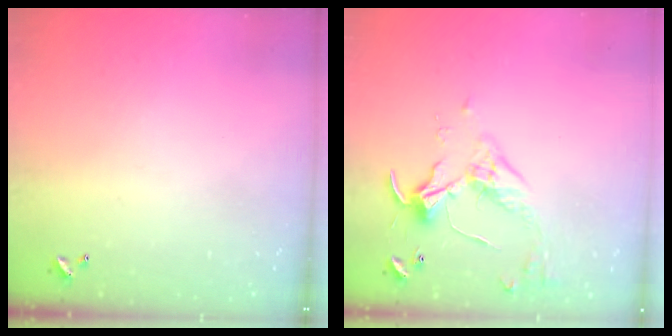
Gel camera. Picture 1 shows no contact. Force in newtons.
{"total": 3.6, "press": 3.5, "slide": 0.7}